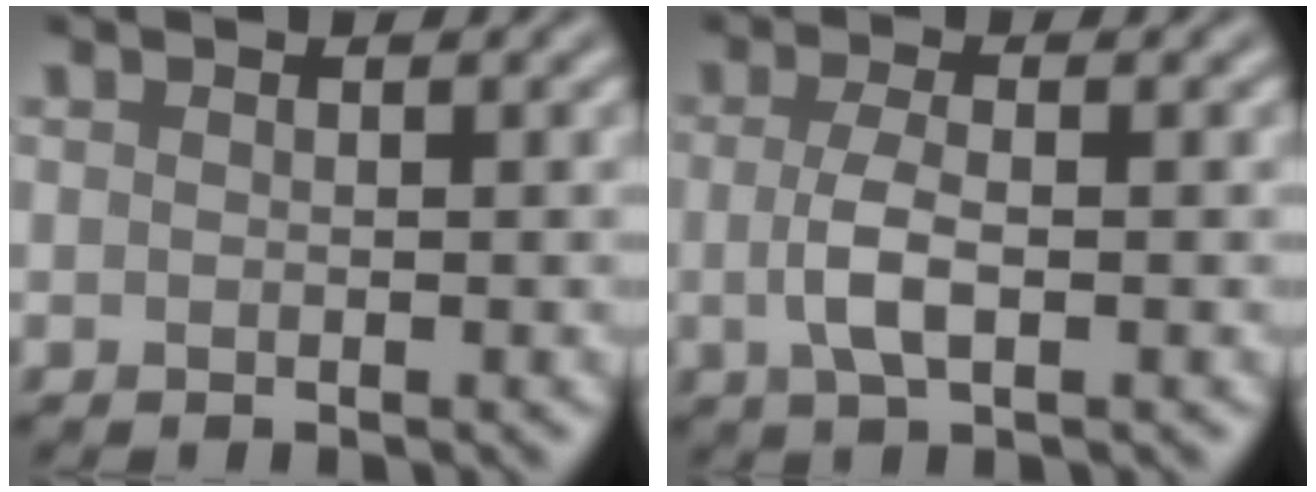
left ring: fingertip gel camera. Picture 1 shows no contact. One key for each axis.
{"total": 3.1, "fx": -0.3, "fy": 1.1, "fz": 2.9, "tx": -0.064, "ty": -0.002, "tz": -0.009}